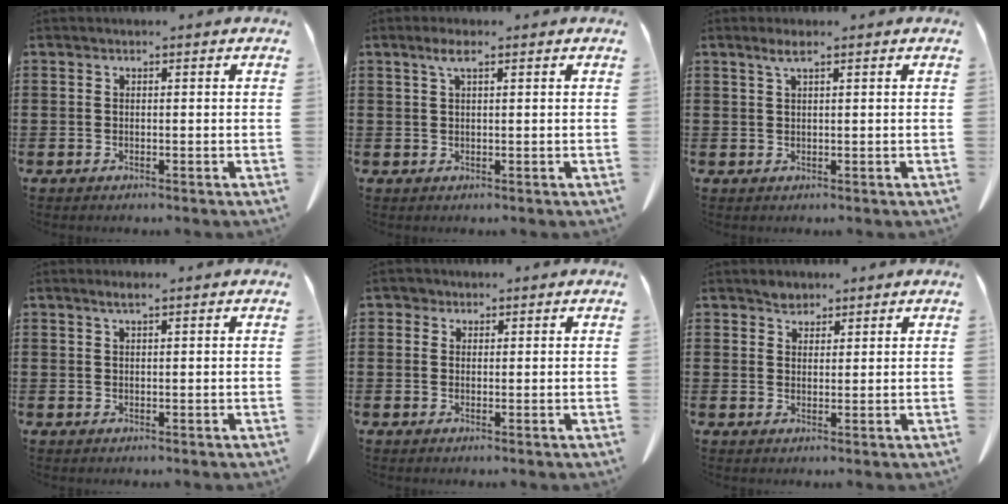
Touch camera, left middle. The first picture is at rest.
{"total": 2.4, "force": [1.1, 0.5, 2.0], "torque": [-0.043, 0.005, 0.019]}
{"total": 1.9, "force": [1.1, 0.1, 1.6], "torque": [-0.034, 0.001, 0.020]}
{"total": 1.3, "force": [0.9, 0.0, 1.0], "torque": [-0.020, 0.000, 0.015]}
{"total": 1.4, "force": [1.0, 1.0, 0.2], "torque": [-0.008, 0.005, 0.020]}
{"total": 2.1, "force": [1.9, 1.0, 0.2], "torque": [-0.008, 0.002, 0.037]}